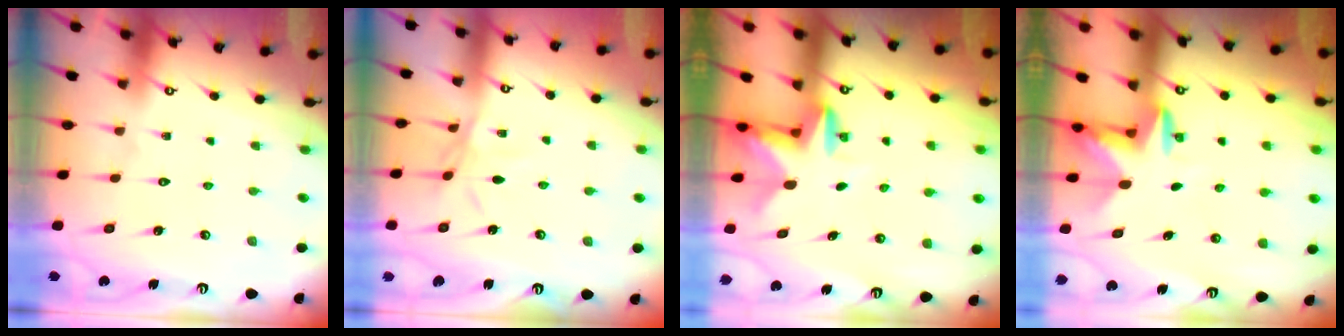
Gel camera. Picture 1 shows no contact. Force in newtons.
{"total": 5.1, "press": 5.1, "slide": 0.6}
{"total": 2.7, "press": 2.6, "slide": 0.5}
{"total": 2.9, "press": 2.8, "slide": 0.7}